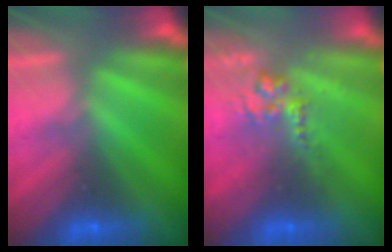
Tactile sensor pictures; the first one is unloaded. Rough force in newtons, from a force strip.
{"total": 2.6}